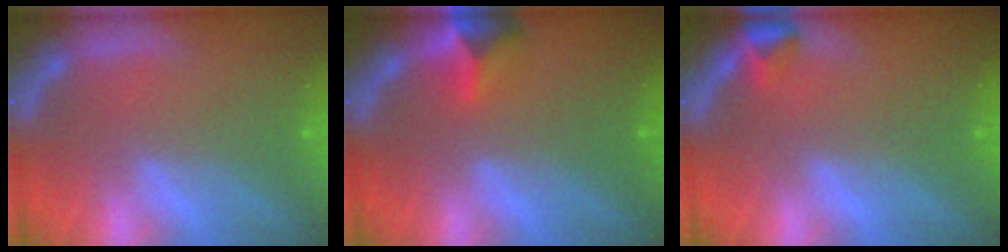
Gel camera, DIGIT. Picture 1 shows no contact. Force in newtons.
{"total": 2.9}
{"total": 1.5}